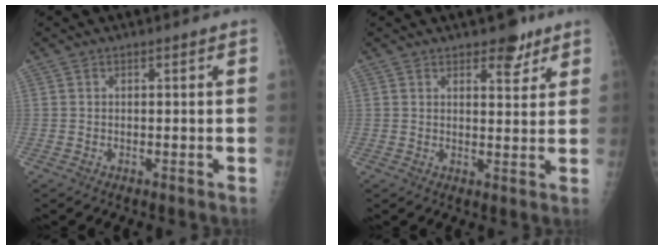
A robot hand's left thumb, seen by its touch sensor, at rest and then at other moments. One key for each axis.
{"total": 5.0, "fx": 3.5, "fy": 2.4, "fz": 2.6, "tx": -0.010, "ty": -0.021, "tz": 0.048}